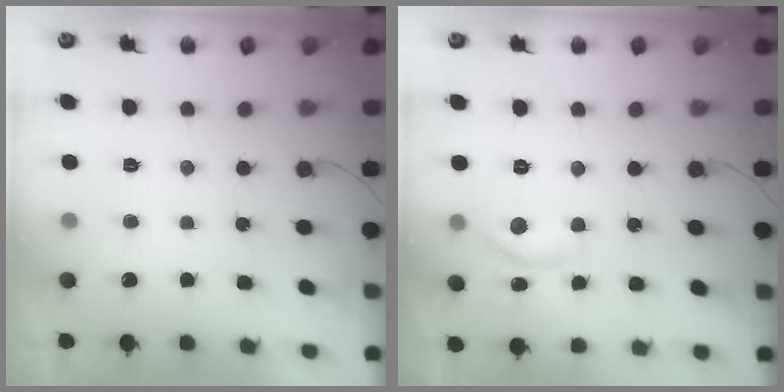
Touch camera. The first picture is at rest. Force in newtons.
{"total": 9.8, "press": 9.8, "slide": 0.5}